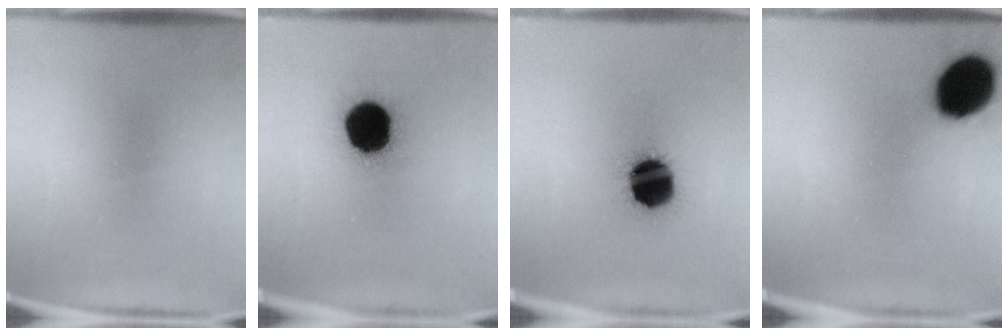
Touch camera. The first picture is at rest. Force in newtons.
{"total": 18.5}
{"total": 16.2}
{"total": 15.1}